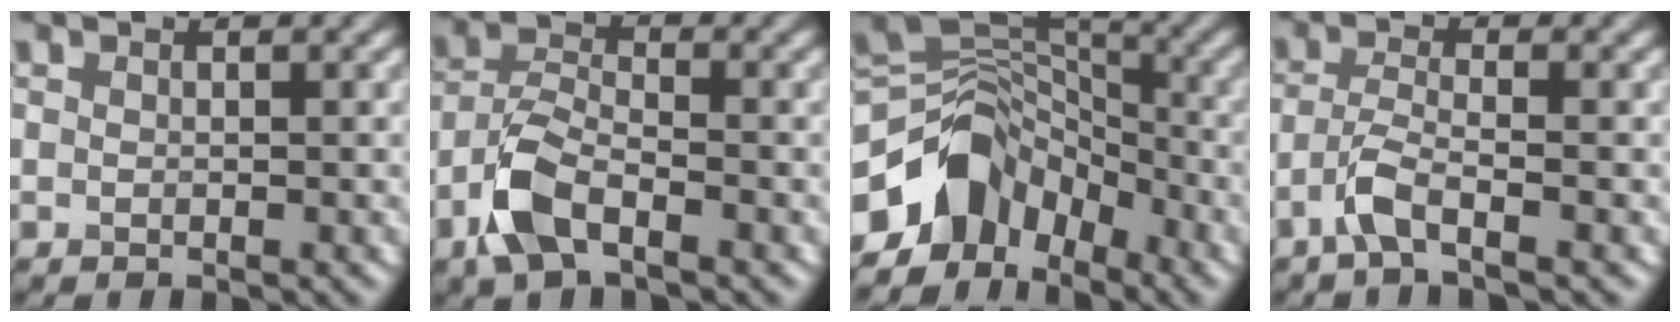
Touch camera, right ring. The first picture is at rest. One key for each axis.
{"total": 5.1, "fx": -2.9, "fy": 2.2, "fz": 3.6, "tx": -0.076, "ty": 0.001, "tz": -0.067}
{"total": 8.6, "fx": -4.6, "fy": 6.2, "fz": 3.8, "tx": -0.051, "ty": 0.007, "tz": -0.095}
{"total": 3.0, "fx": -1.9, "fy": 0.6, "fz": 2.4, "tx": -0.053, "ty": 0.004, "tz": -0.047}